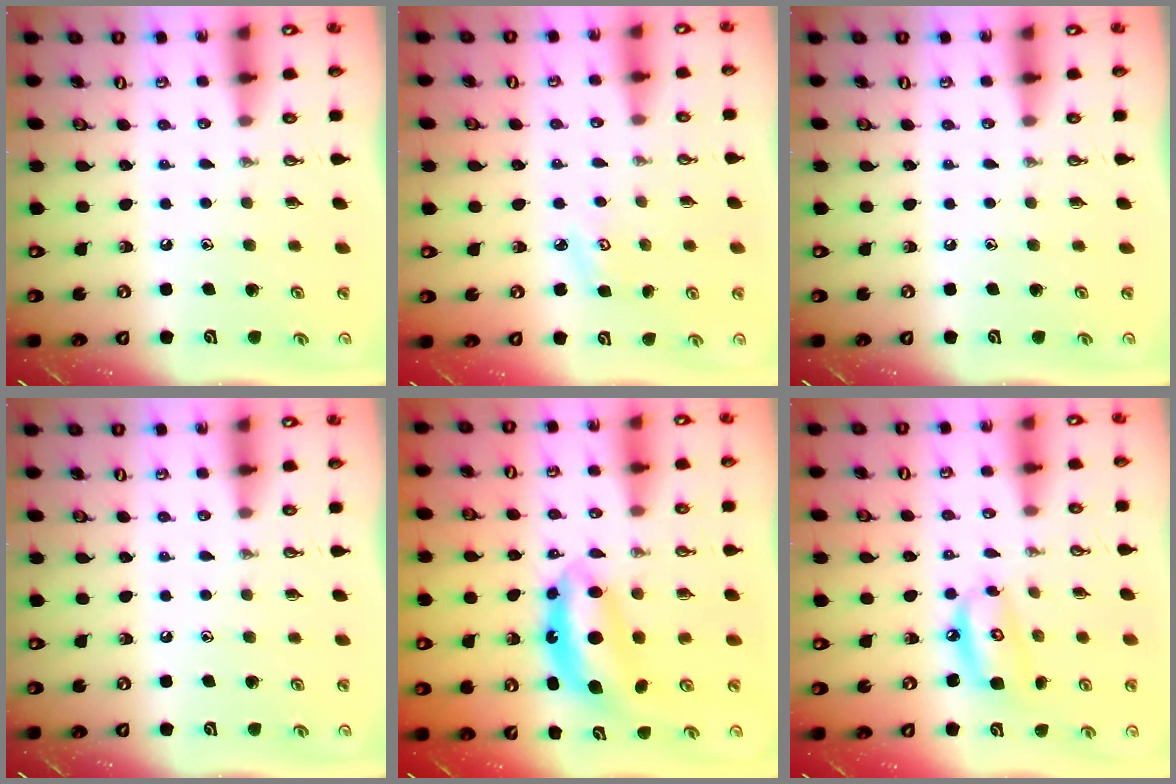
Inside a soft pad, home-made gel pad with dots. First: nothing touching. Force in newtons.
{"total": 3.3, "press": 3.3, "slide": 0.4}
{"total": 0.0}
{"total": 0.0}
{"total": 6.9, "press": 6.8, "slide": 0.6}
{"total": 9.2, "press": 9.2, "slide": 1.1}